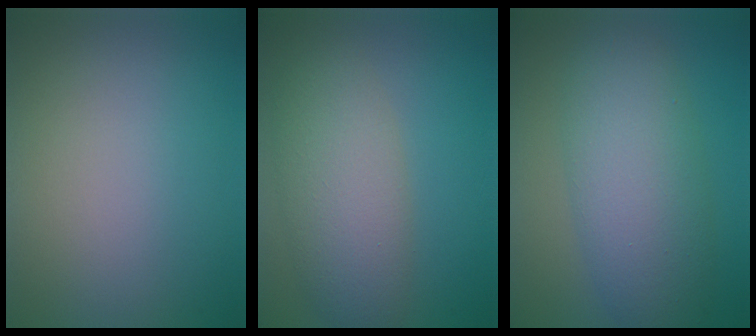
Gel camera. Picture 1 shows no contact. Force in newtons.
{"total": 5.7, "press": 5.7, "slide": 0.5}
{"total": 7.0, "press": 7.0, "slide": 0.3}